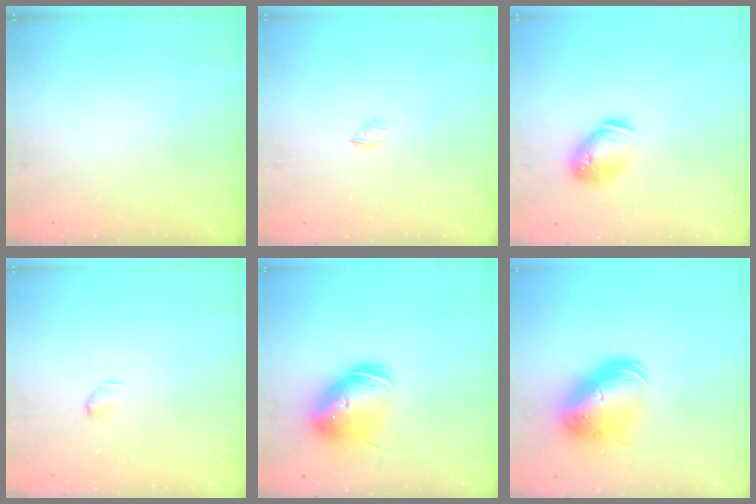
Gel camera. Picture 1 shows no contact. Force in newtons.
{"total": 1.6, "press": 1.5, "slide": 0.4}
{"total": 10.5, "press": 10.4, "slide": 1.5}
{"total": 2.9, "press": 2.9, "slide": 0.5}
{"total": 13.6, "press": 13.5, "slide": 2.0}
{"total": 13.3, "press": 13.1, "slide": 2.4}